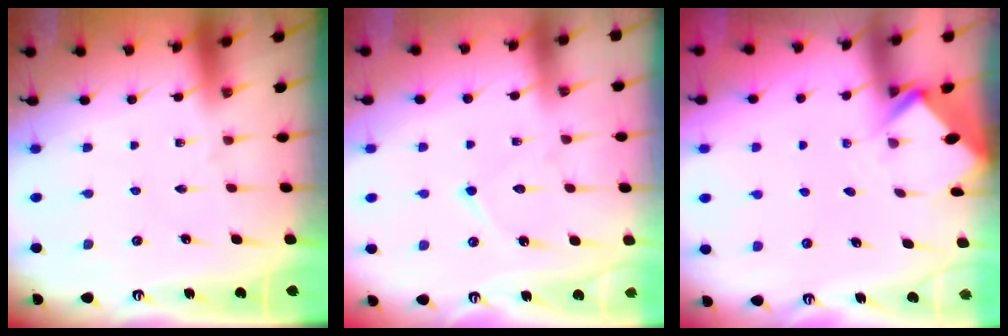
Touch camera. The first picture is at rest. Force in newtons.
{"total": 6.5, "press": 6.5, "slide": 0.7}
{"total": 2.8, "press": 2.8, "slide": 0.2}